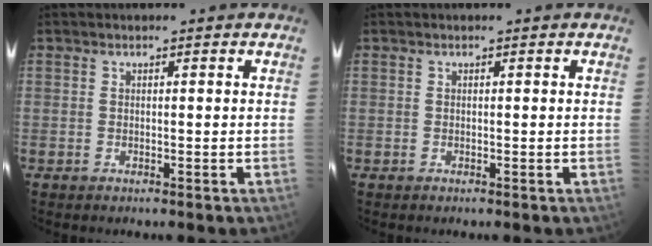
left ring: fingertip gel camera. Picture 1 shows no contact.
{"total": 0.0}